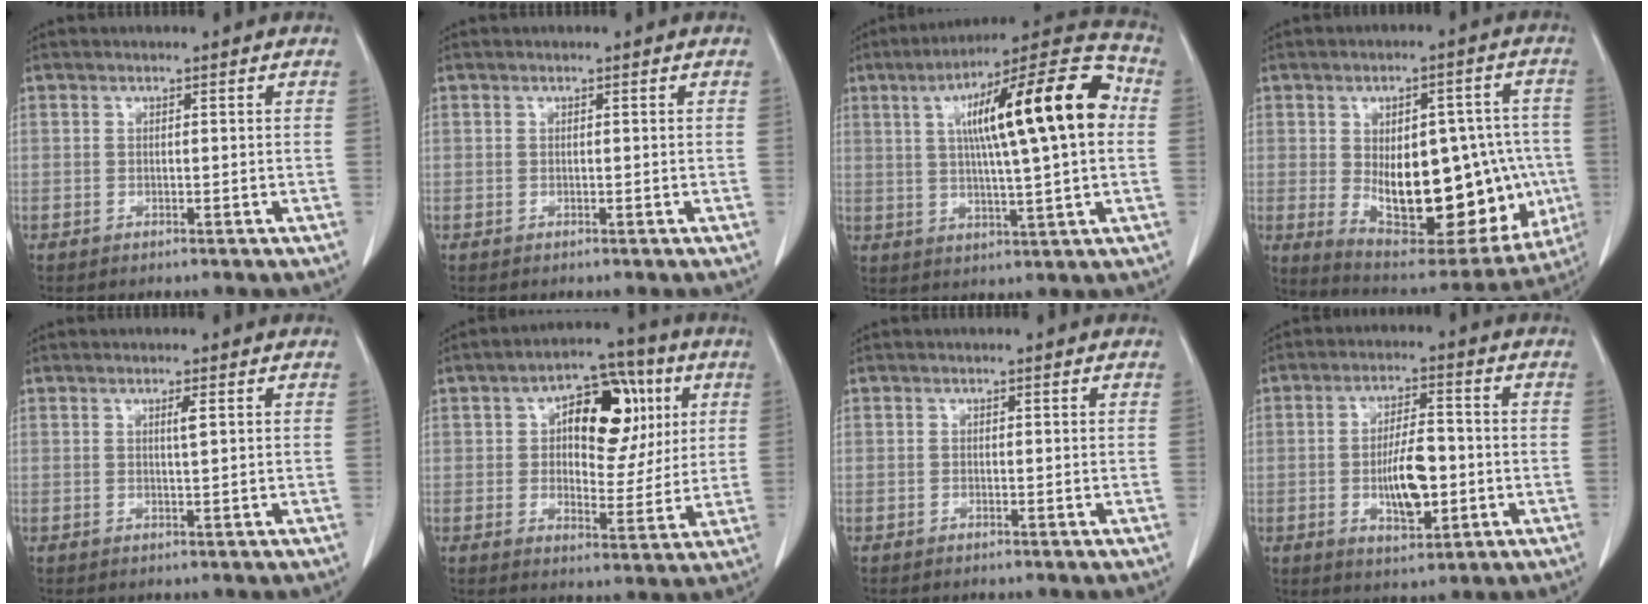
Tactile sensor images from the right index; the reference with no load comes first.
{"total": 0.0}
{"total": 19.8, "force": [3.7, 2.4, 19.3], "torque": [-0.289, 0.038, 0.049]}
{"total": 22.9, "force": [-2.8, 11.5, 19.7], "torque": [-0.269, 0.012, -0.008]}
{"total": 1.4, "force": [0.5, -0.2, 1.3], "torque": [-0.024, -0.002, 0.009]}
{"total": 13.1, "force": [3.7, 6.9, 10.5], "torque": [-0.145, 0.032, 0.060]}
{"total": 0.0}
{"total": 8.6, "force": [-1.4, 3.1, 7.9], "torque": [-0.144, 0.001, -0.020]}